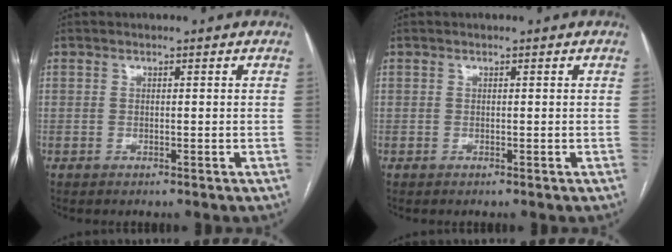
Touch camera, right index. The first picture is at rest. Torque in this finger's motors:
{"motor_torque": [0.00, 0.00, 0.00, -0.01]}